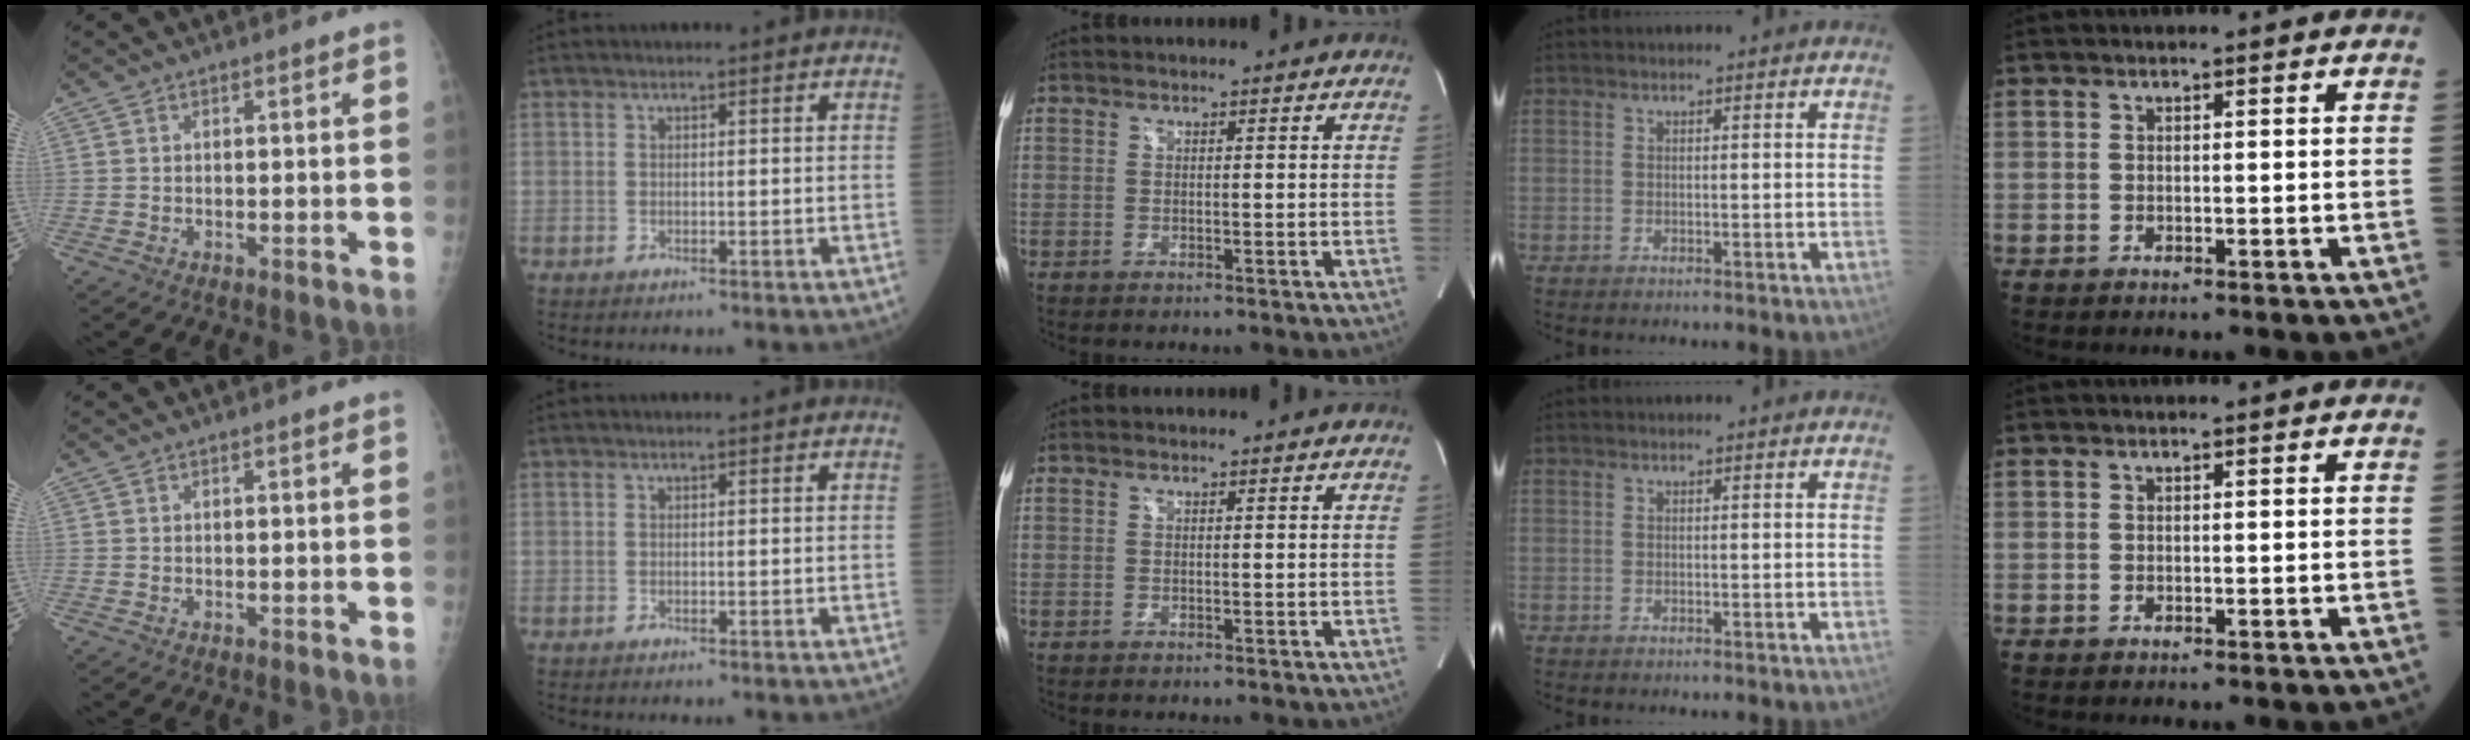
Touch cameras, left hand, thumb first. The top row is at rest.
{}